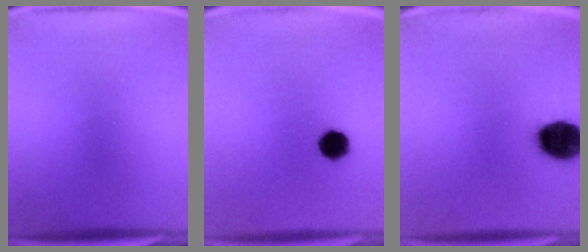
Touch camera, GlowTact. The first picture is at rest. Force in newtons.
{"total": 6.2}
{"total": 13.9}